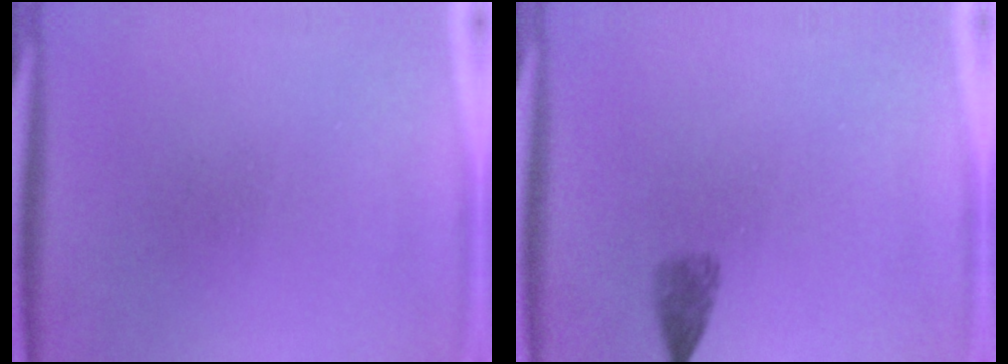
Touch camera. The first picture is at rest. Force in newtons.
{"total": 1.8}